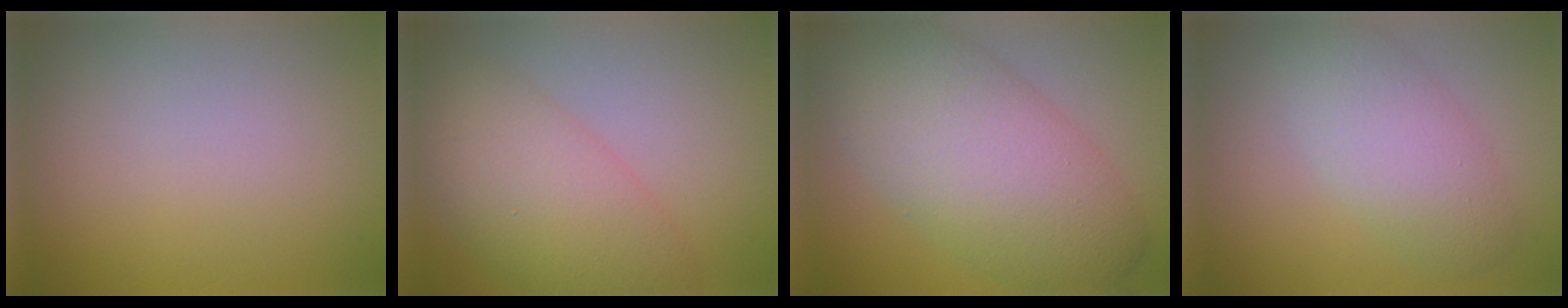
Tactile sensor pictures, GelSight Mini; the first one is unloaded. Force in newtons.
{"total": 7.3, "press": 7.3, "slide": 0.1}
{"total": 10.4, "press": 10.4, "slide": 0.5}
{"total": 4.6, "press": 4.6, "slide": 0.3}